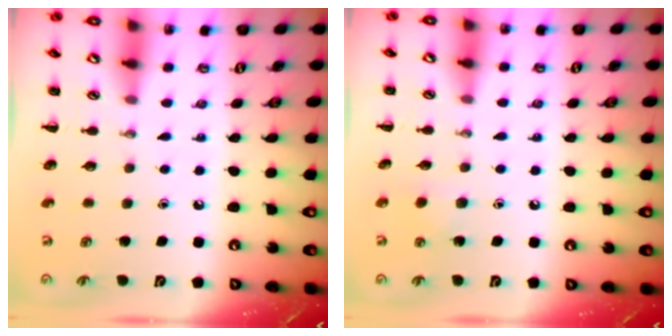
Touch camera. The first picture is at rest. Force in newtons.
{"total": 5.3, "press": 5.1, "slide": 1.4}